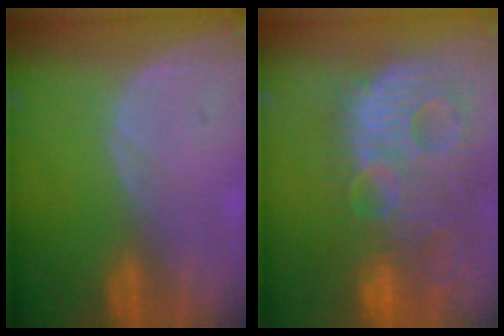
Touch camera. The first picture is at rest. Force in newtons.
{"total": 14.3, "press": 12.3, "slide": 7.2}